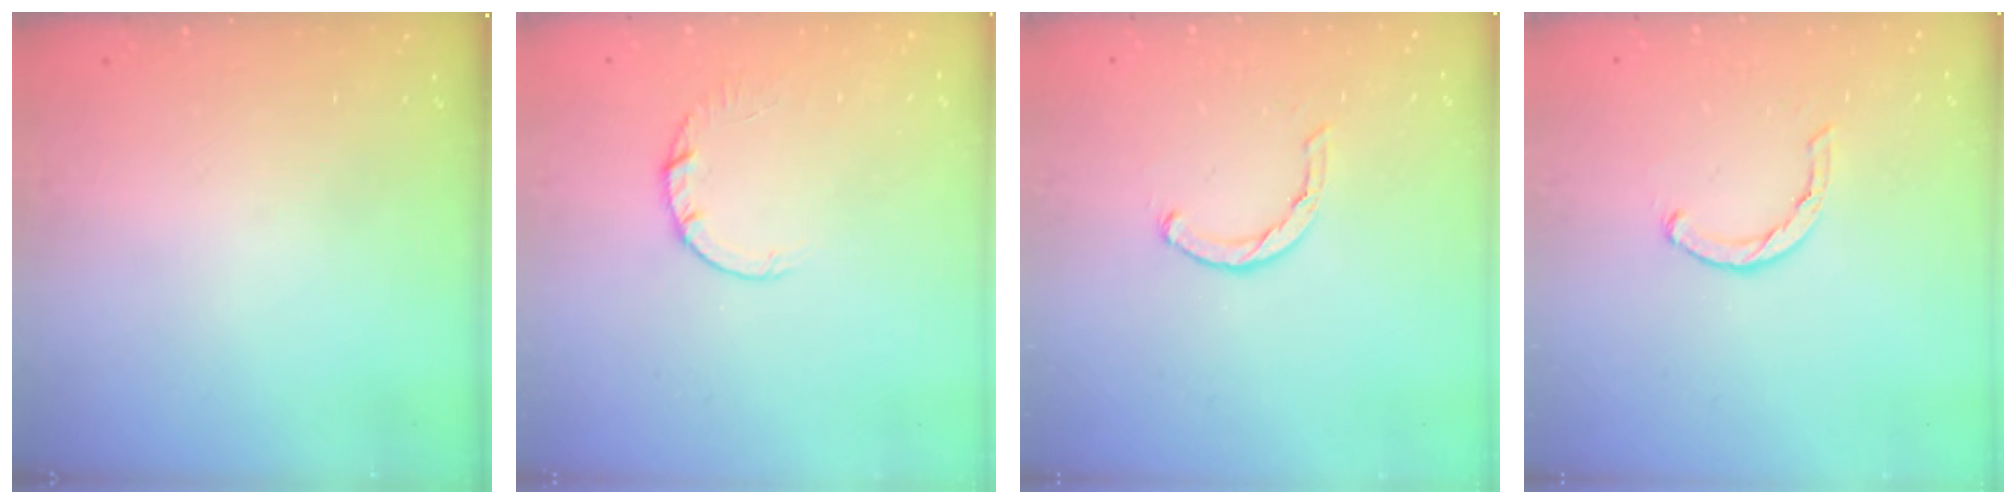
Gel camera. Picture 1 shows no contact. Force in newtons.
{"total": 2.7, "press": 2.7, "slide": 0.4}
{"total": 1.4, "press": 1.3, "slide": 0.3}
{"total": 1.4, "press": 1.3, "slide": 0.3}